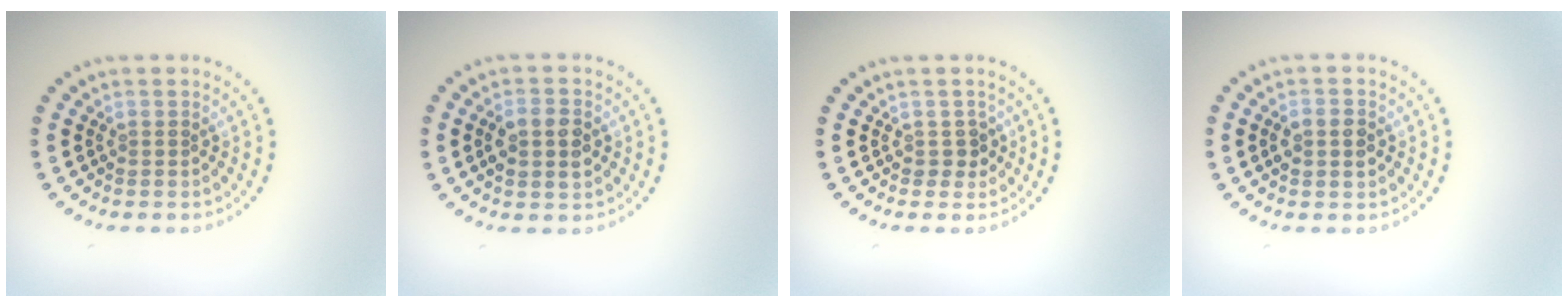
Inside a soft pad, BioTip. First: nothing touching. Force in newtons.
{"total": 3.5, "press": 3.5, "slide": 0.1}
{"total": 1.3, "press": 1.1, "slide": 0.6}
{"total": 2.6, "press": 2.6, "slide": 0.1}